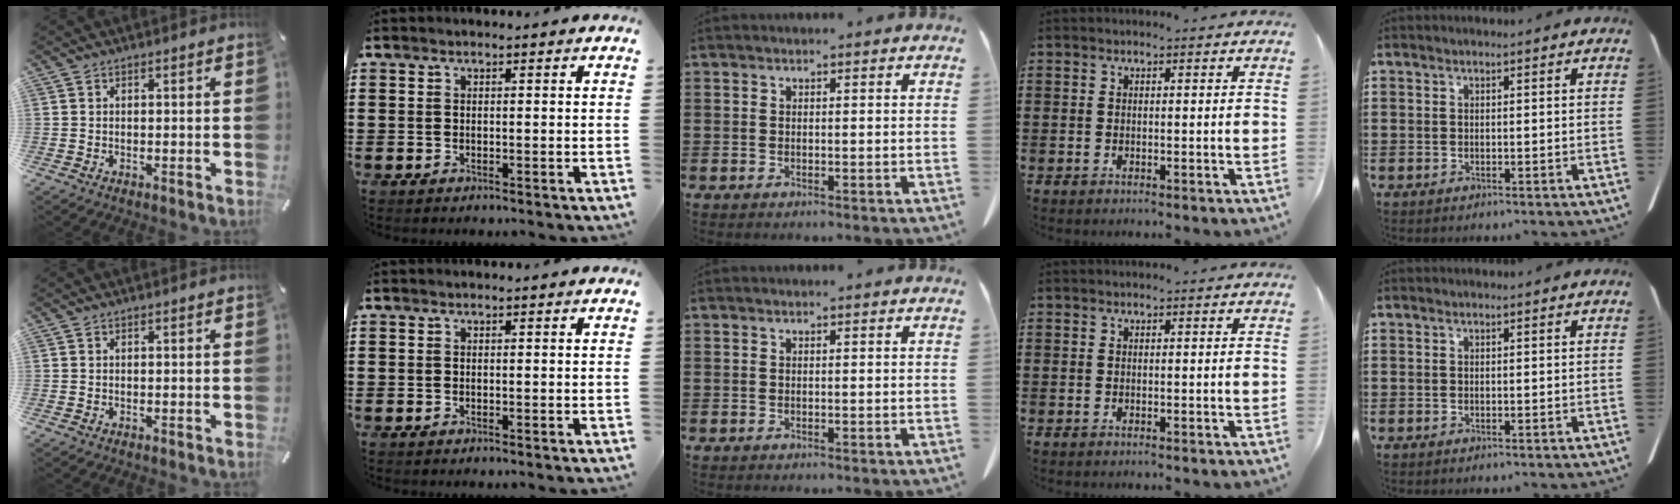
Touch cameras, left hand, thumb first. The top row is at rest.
{}